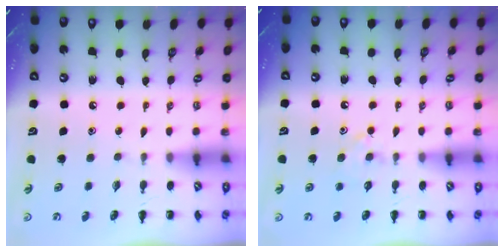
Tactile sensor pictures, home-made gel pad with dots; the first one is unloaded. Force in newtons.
{"total": 5.8, "press": 5.6, "slide": 1.6}